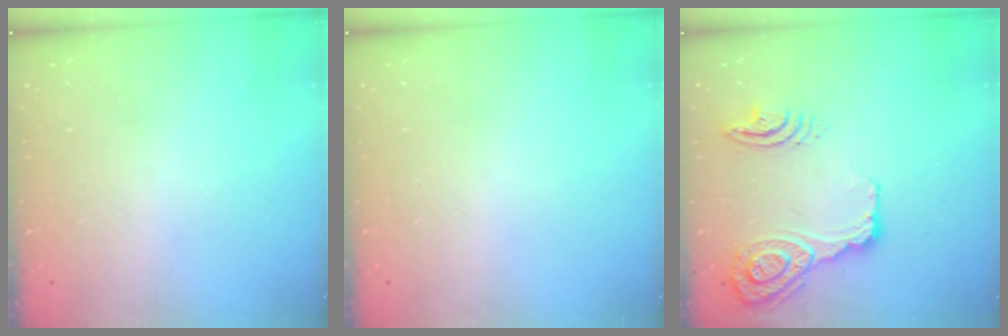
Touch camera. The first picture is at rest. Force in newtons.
{"total": 0.0}
{"total": 17.7, "press": 17.1, "slide": 4.4}